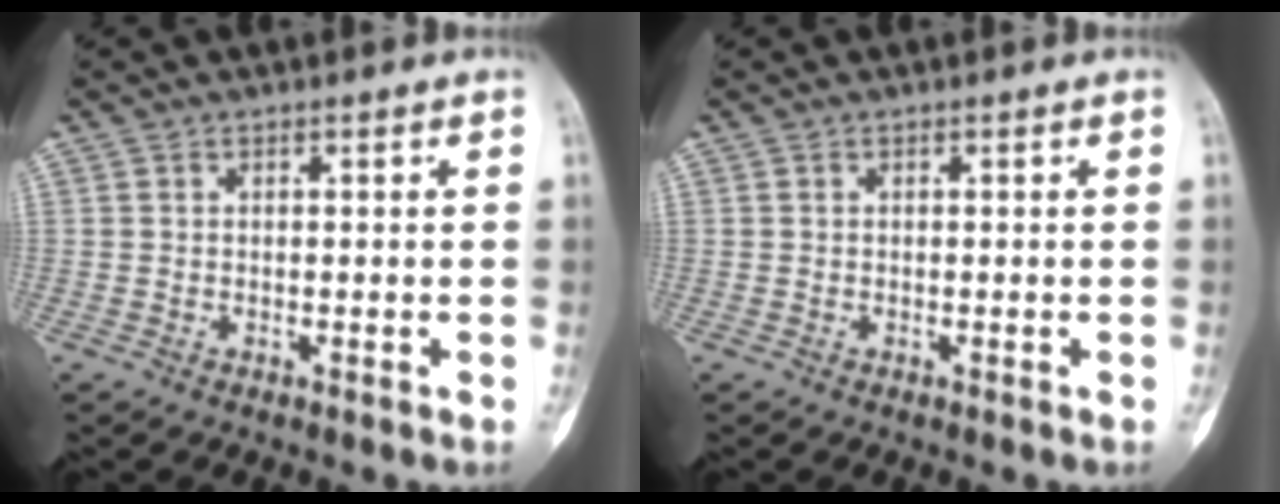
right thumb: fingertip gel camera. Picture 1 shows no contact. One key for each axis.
{"total": 0.0}